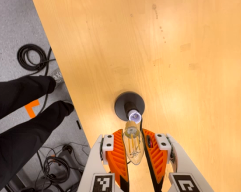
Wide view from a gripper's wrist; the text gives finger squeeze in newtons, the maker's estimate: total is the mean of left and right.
{"total": 13.4, "left": 13.8, "right": 12.9}